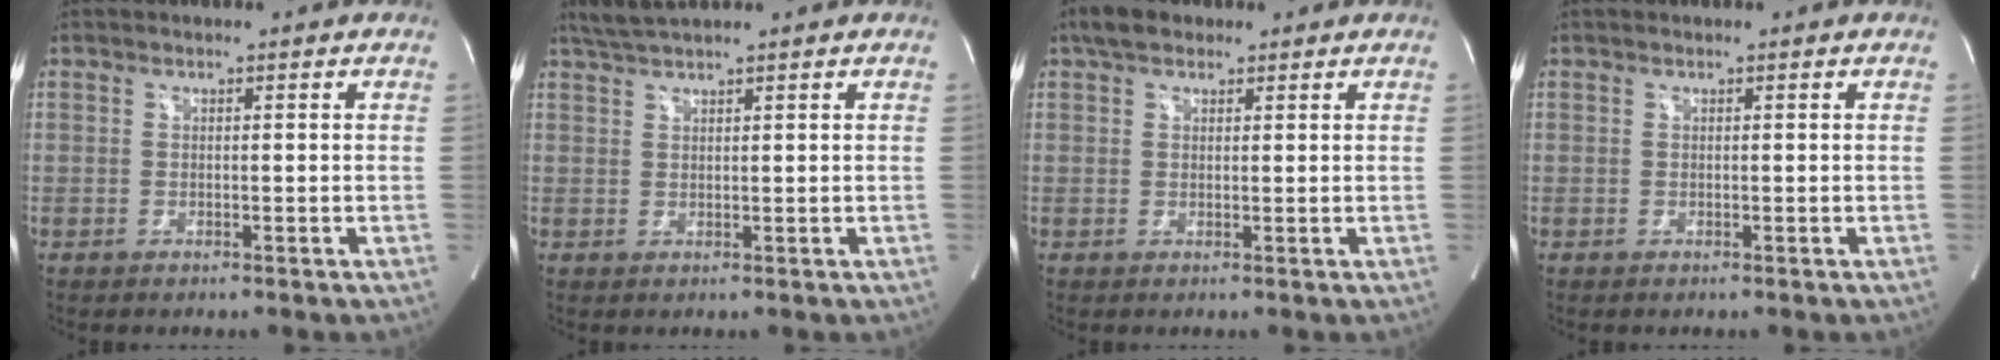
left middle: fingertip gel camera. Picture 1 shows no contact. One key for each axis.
{"total": 3.1, "fx": 2.6, "fy": -0.7, "fz": 1.5, "tx": -0.035, "ty": 0.012, "tz": 0.057}
{"total": 4.0, "fx": 2.8, "fy": 2.1, "fz": 1.9, "tx": -0.042, "ty": 0.023, "tz": 0.051}
{"total": 0.0}